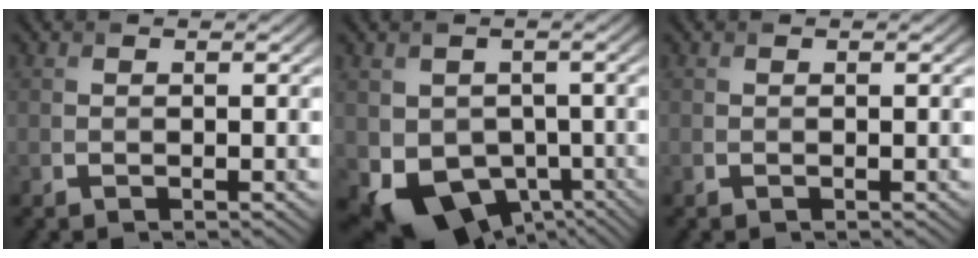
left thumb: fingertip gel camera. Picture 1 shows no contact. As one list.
[{"total": 8.3, "force": [-2.0, 6.7, 4.4], "torque": [-0.080, -0.034, -0.028]}, {"total": 0.0}]